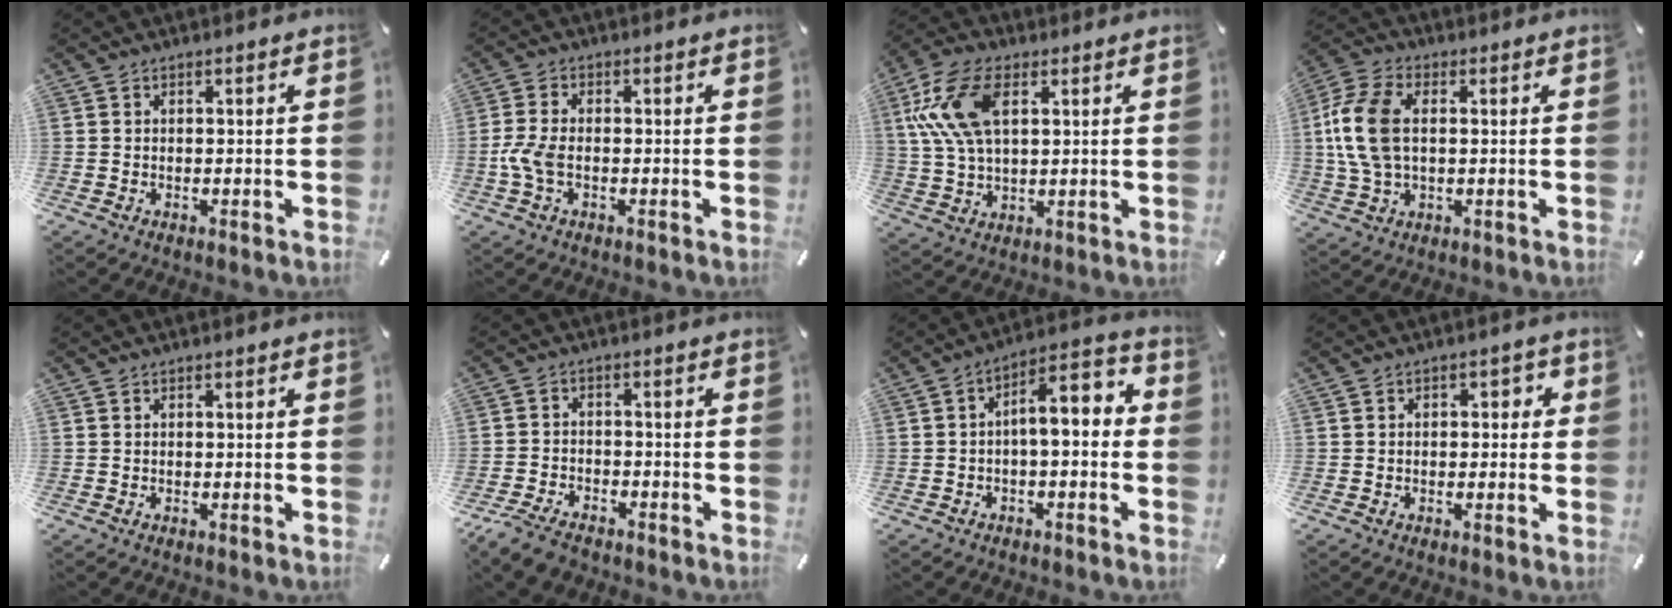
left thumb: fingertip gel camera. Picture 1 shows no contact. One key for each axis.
{"total": 5.4, "fx": -1.4, "fy": 2.7, "fz": 4.5, "tx": -0.106, "ty": -0.001, "tz": -0.029}
{"total": 13.5, "fx": 4.7, "fy": 7.4, "fz": 10.2, "tx": -0.242, "ty": 0.002, "tz": 0.081}
{"total": 11.2, "fx": 1.0, "fy": 7.3, "fz": 8.4, "tx": -0.202, "ty": 0.008, "tz": 0.015}
{"total": 0.0}
{"total": 5.1, "fx": -4.2, "fy": 2.2, "fz": 1.9, "tx": -0.055, "ty": 0.015, "tz": -0.085}
{"total": 7.0, "fx": -0.3, "fy": 3.3, "fz": 6.1, "tx": -0.090, "ty": -0.008, "tz": -0.014}
{"total": 2.5, "fx": -0.5, "fy": 1.8, "fz": 1.6, "tx": -0.024, "ty": 0.010, "tz": -0.016}